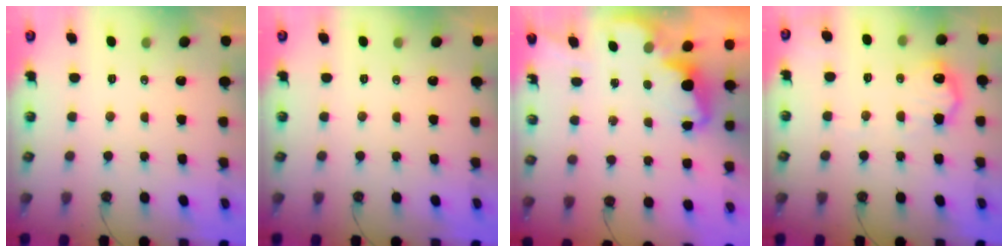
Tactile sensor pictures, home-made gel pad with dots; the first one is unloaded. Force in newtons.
{"total": 0.0}
{"total": 2.5, "press": 2.4, "slide": 0.5}
{"total": 12.3, "press": 12.3, "slide": 0.5}